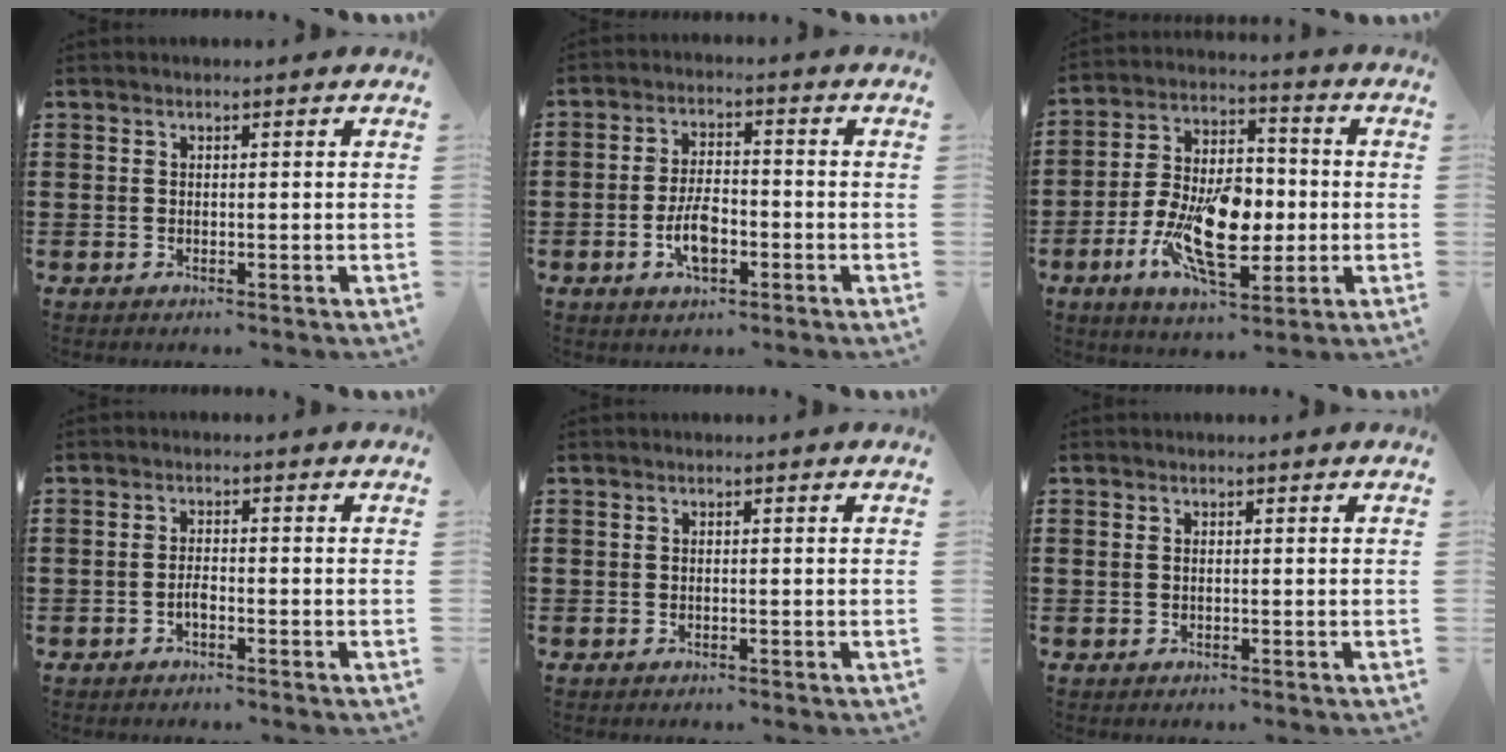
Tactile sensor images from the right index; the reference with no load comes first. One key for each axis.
{"total": 5.9, "fx": -1.9, "fy": 2.6, "fz": 4.9, "tx": -0.110, "ty": -0.002, "tz": -0.039}
{"total": 12.7, "fx": -3.2, "fy": 6.7, "fz": 10.3, "tx": -0.210, "ty": -0.002, "tz": -0.056}
{"total": 1.6, "fx": -0.9, "fy": 0.4, "fz": 1.2, "tx": -0.025, "ty": -0.003, "tz": -0.016}
{"total": 0.0}
{"total": 0.7, "fx": 0.1, "fy": 0.5, "fz": 0.5, "tx": -0.012, "ty": 0.003, "tz": 0.001}